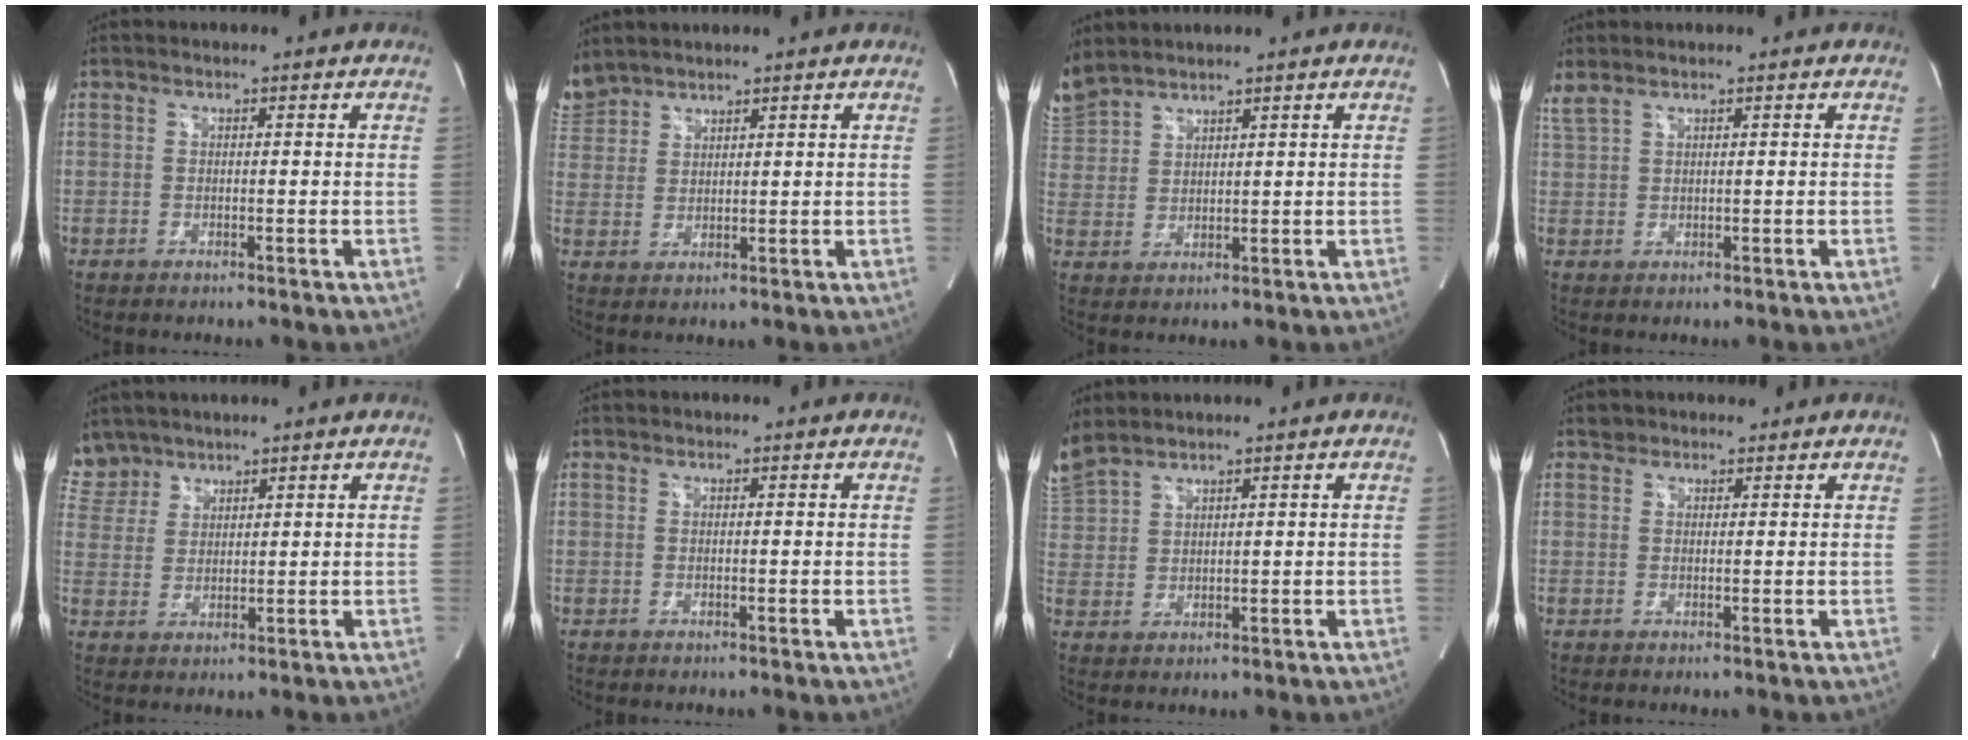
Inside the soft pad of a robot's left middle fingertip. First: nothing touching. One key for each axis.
{"total": 4.9, "fx": 4.7, "fy": 1.4, "fz": 0.3, "tx": -0.017, "ty": 0.018, "tz": 0.103}
{"total": 6.5, "fx": 6.2, "fy": 1.3, "fz": 1.4, "tx": -0.046, "ty": 0.019, "tz": 0.134}
{"total": 2.2, "fx": 1.9, "fy": 0.3, "fz": 0.9, "tx": -0.036, "ty": 0.018, "tz": 0.050}
{"total": 6.3, "fx": 5.5, "fy": 3.2, "fz": -0.1, "tx": 0.001, "ty": 0.010, "tz": 0.117}
{"total": 0.0}
{"total": 6.2, "fx": 5.8, "fy": 0.9, "fz": 2.1, "tx": -0.066, "ty": 0.016, "tz": 0.130}
{"total": 1.6, "fx": 1.3, "fy": 0.9, "fz": -0.2, "tx": 0.005, "ty": 0.014, "tz": 0.018}